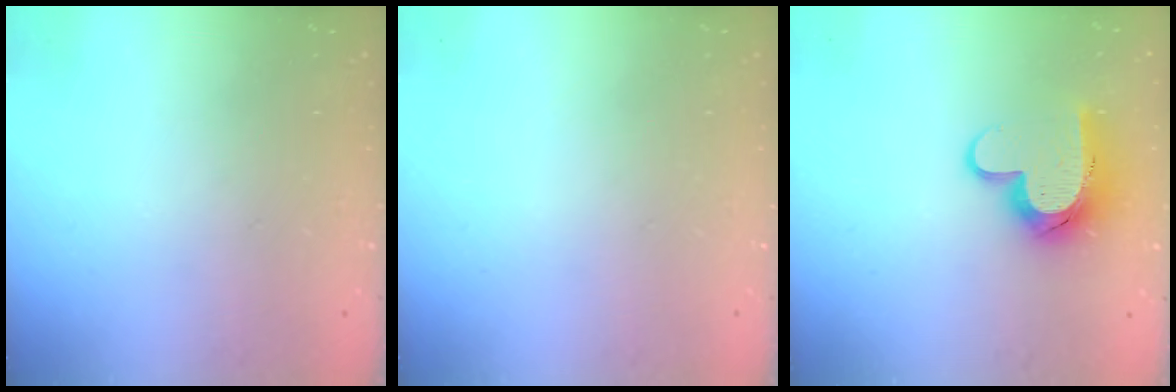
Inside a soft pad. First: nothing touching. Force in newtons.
{"total": 0.0}
{"total": 12.4, "press": 12.3, "slide": 1.0}